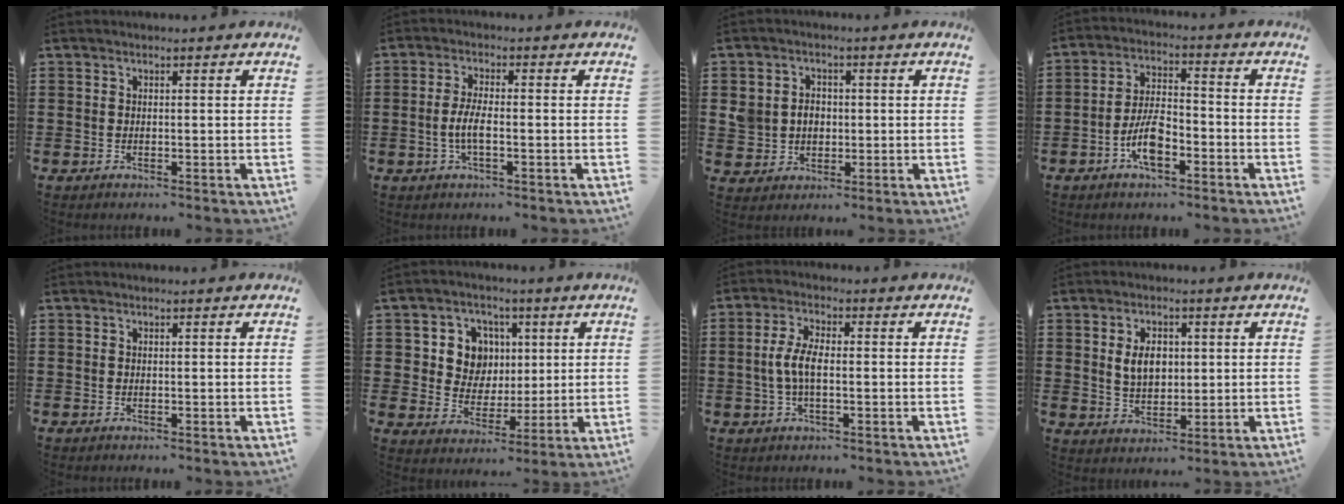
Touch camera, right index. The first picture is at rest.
{"total": 3.8, "force": [-0.9, 1.0, 3.6], "torque": [-0.084, -0.004, -0.024]}
{"total": 4.6, "force": [0.2, 4.4, 1.5], "torque": [-0.053, 0.014, 0.000]}
{"total": 7.2, "force": [-3.1, 3.0, 5.7], "torque": [-0.126, 0.003, -0.064]}
{"total": 0.0}
{"total": 8.3, "force": [2.0, 7.4, 3.1], "torque": [-0.080, 0.016, 0.037]}
{"total": 5.0, "force": [-0.5, 1.8, 4.6], "torque": [-0.112, -0.005, -0.019]}
{"total": 5.0, "force": [0.9, 3.2, 3.7], "torque": [-0.072, 0.010, 0.012]}